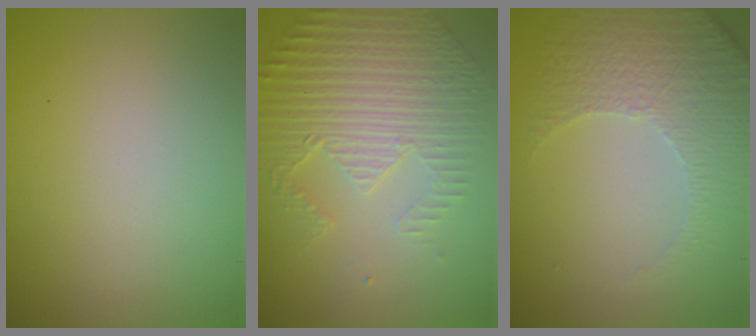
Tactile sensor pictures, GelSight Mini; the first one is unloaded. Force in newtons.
{"total": 4.8, "press": 3.5, "slide": 3.3}
{"total": 4.7, "press": 3.3, "slide": 3.3}